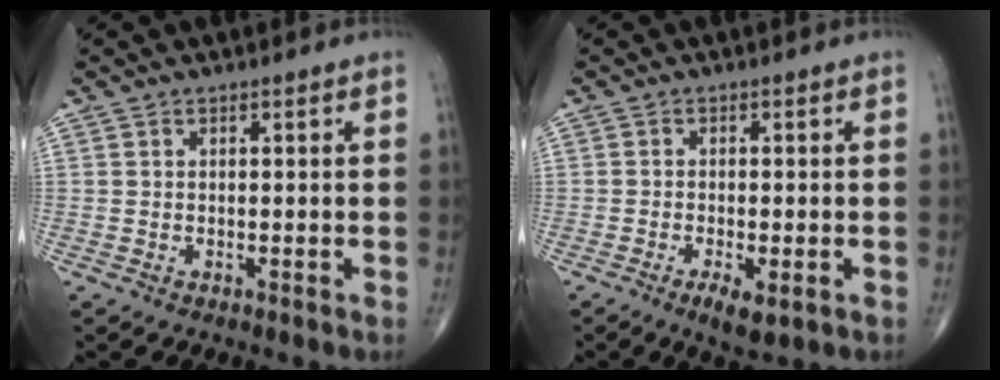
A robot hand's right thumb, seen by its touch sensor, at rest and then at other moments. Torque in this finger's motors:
{"motor_torque": [-0.44, 0.01, -0.22, -0.22, -0.09]}